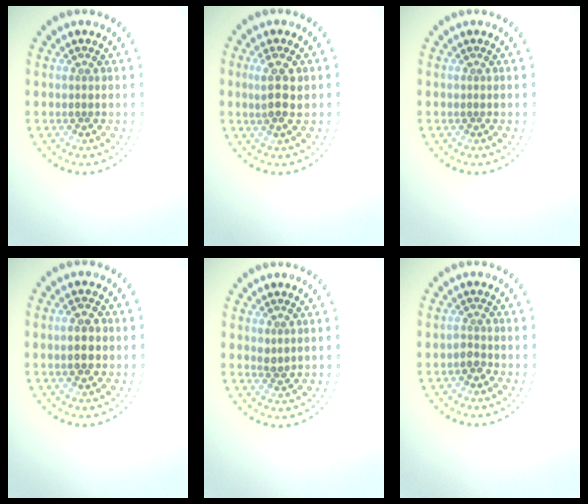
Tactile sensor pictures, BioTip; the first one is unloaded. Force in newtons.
{"total": 2.8, "press": 2.6, "slide": 0.9}
{"total": 0.0}
{"total": 2.3, "press": 2.3, "slide": 0.1}
{"total": 1.0, "press": 0.9, "slide": 0.4}
{"total": 1.2, "press": 1.0, "slide": 0.8}